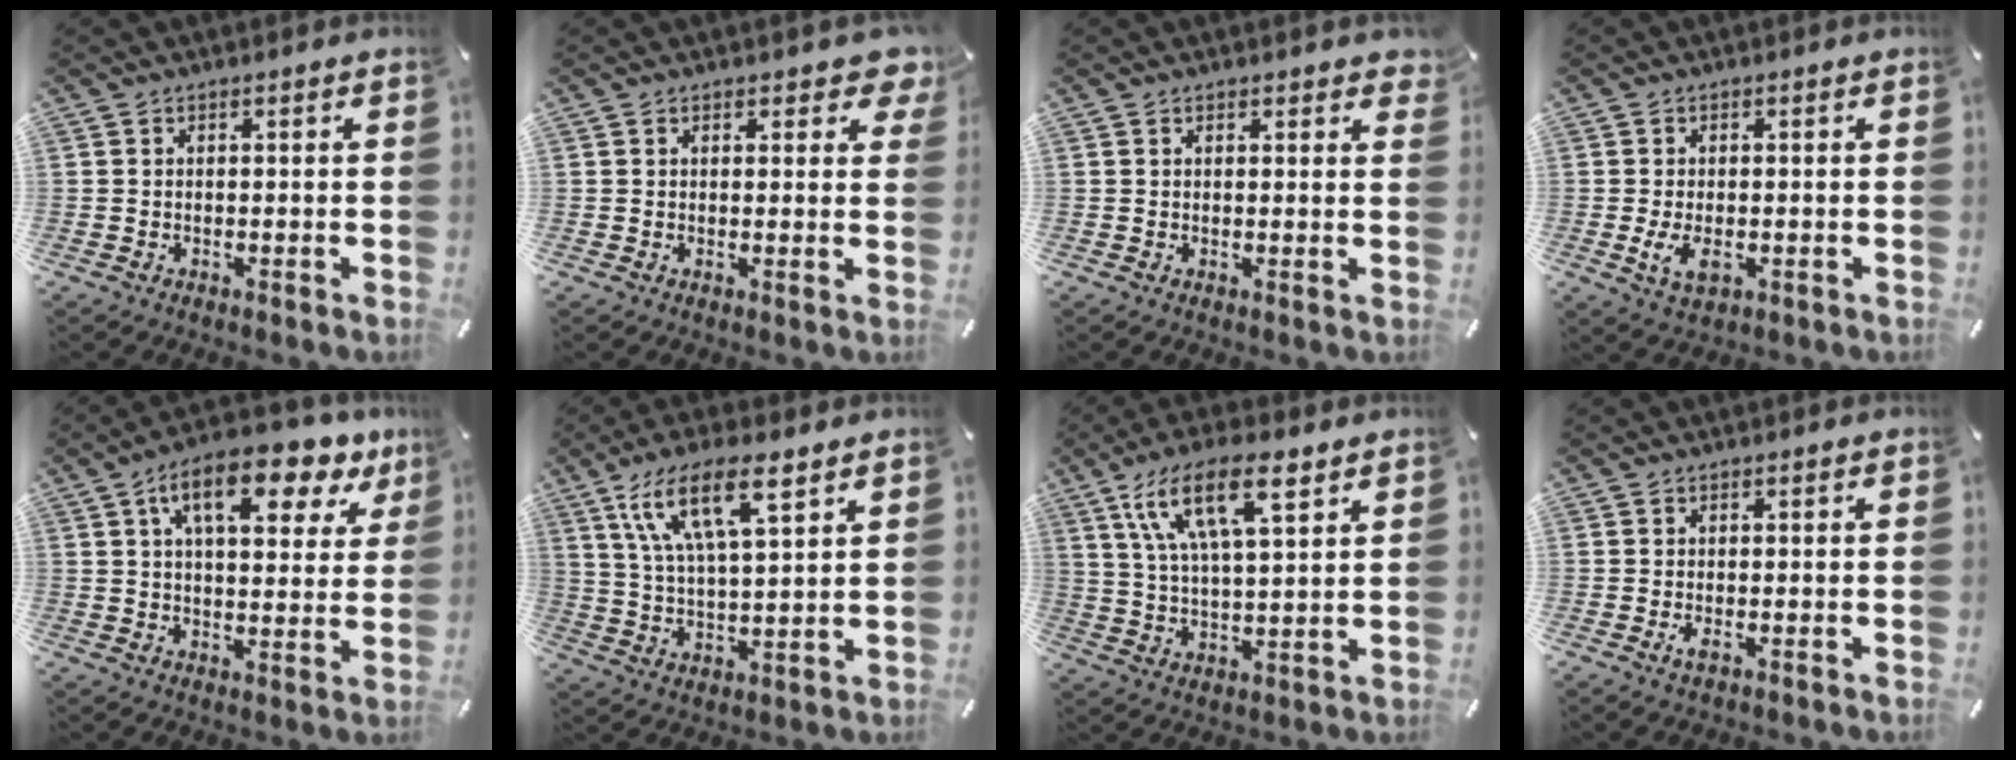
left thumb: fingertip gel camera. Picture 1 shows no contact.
{"total": 4.0, "force": [2.4, 2.2, 2.3], "torque": [-0.019, -0.010, 0.038]}
{"total": 1.5, "force": [1.1, 0.7, 0.6], "torque": [0.001, -0.004, 0.018]}
{"total": 4.7, "force": [-0.9, 2.6, 3.8], "torque": [-0.084, -0.010, -0.020]}
{"total": 14.5, "force": [8.0, 6.5, 10.2], "torque": [-0.148, -0.034, 0.128]}
{"total": 14.9, "force": [8.5, 5.3, 11.0], "torque": [-0.212, -0.018, 0.146]}
{"total": 15.6, "force": [8.5, 6.0, 11.6], "torque": [-0.215, -0.018, 0.145]}
{"total": 1.5, "force": [-0.4, 0.5, 1.4], "torque": [-0.030, -0.005, -0.008]}